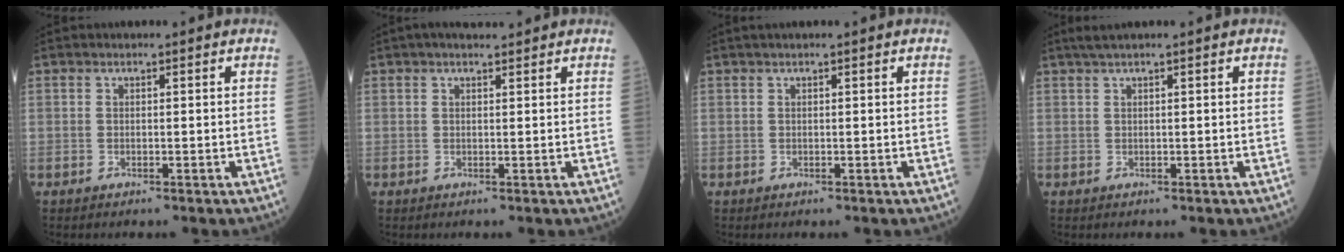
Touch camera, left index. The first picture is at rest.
{"total": 2.3, "force": [1.9, 0.4, 1.2], "torque": [-0.021, 0.016, 0.028]}
{"total": 0.9, "force": [0.6, -0.1, 0.6], "torque": [-0.015, 0.016, 0.013]}
{"total": 1.8, "force": [1.2, -0.3, 1.3], "torque": [-0.033, 0.016, 0.026]}